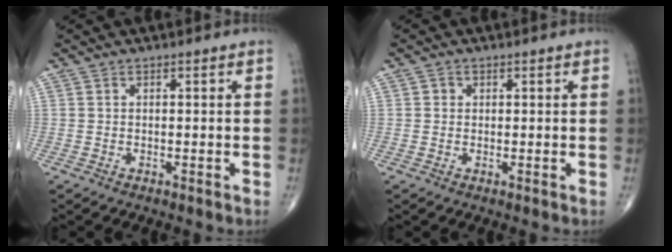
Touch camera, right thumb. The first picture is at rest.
{"total": 1.1, "force": [0.2, 1.0, 0.3], "torque": [0.000, 0.001, 0.002]}